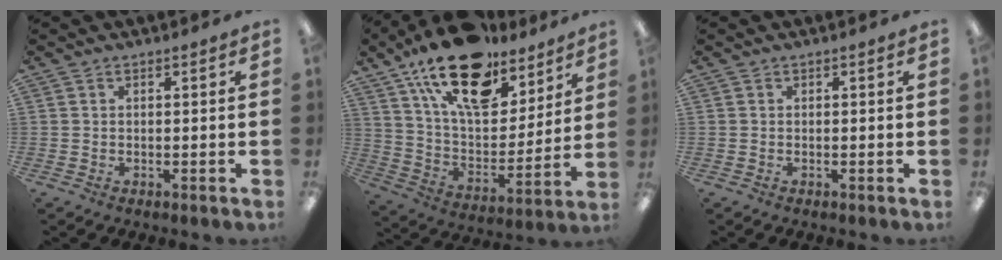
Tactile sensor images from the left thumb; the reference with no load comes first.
{"total": 21.9, "force": [14.6, 10.6, 12.4], "torque": [-0.210, -0.081, 0.260]}
{"total": 0.0}